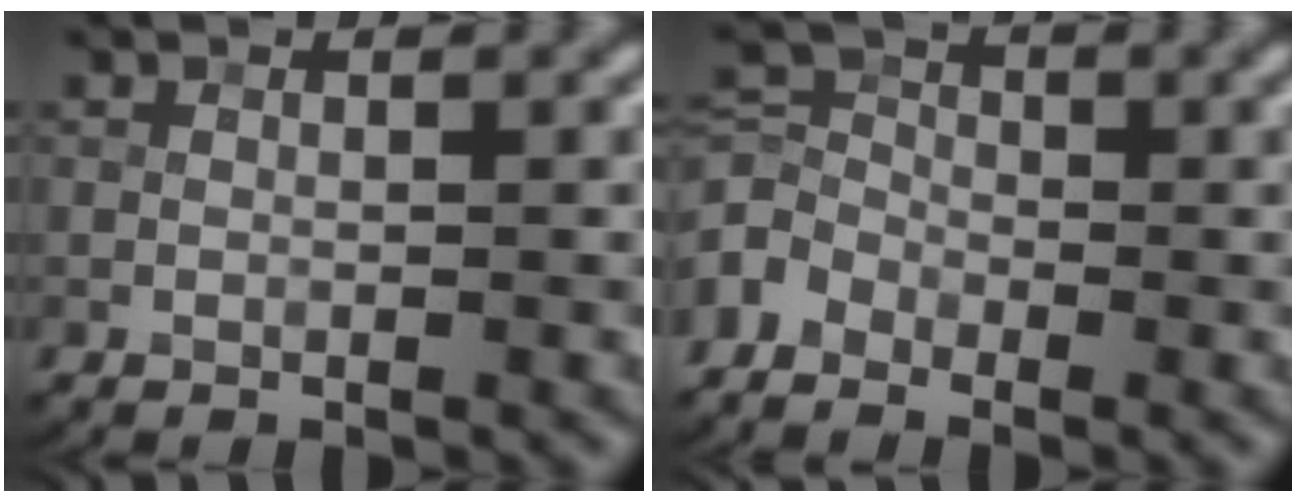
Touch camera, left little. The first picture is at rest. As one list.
[{"total": 2.9, "force": [-2.1, 1.8, 0.8], "torque": [-0.023, 0.005, -0.058]}]